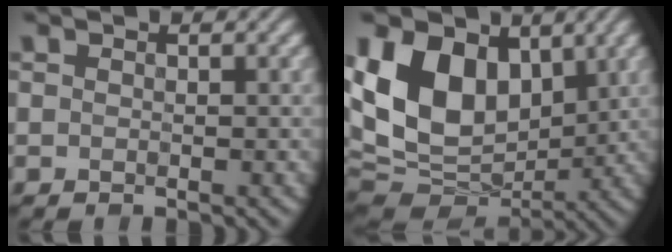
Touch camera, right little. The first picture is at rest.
{"total": 14.5, "force": [3.1, 10.3, 9.8], "torque": [-0.203, 0.008, 0.052]}